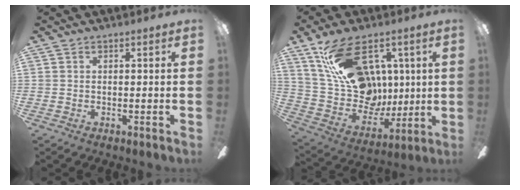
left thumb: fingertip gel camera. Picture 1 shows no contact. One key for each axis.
{"total": 22.6, "fx": 10.6, "fy": 14.3, "fz": 14.0, "tx": -0.267, "ty": -0.047, "tz": 0.195}